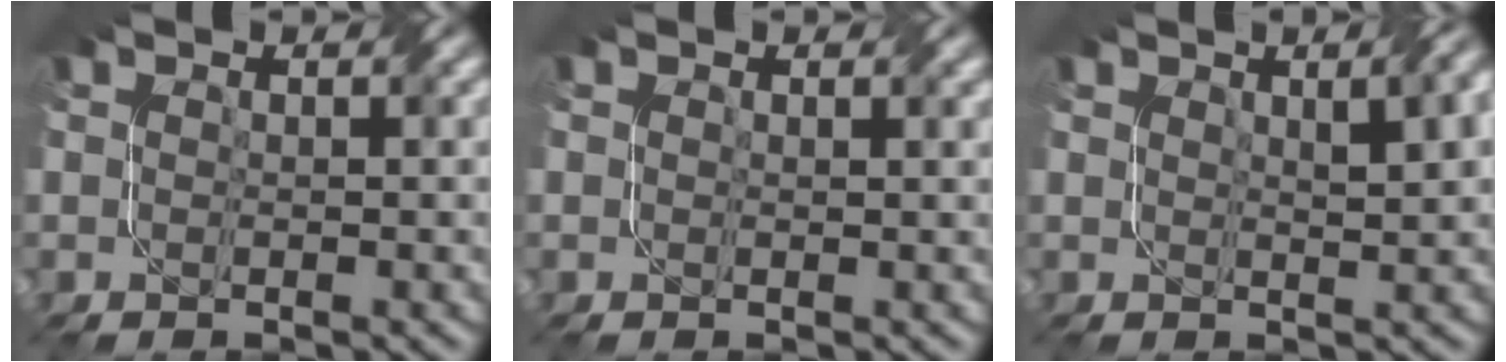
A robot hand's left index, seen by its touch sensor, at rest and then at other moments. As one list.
[{"total": 0.5, "force": [0.5, 0.1, 0.2], "torque": [-0.002, -0.001, 0.008]}, {"total": 5.1, "force": [2.2, 1.7, 4.3], "torque": [-0.036, 0.018, 0.024]}]